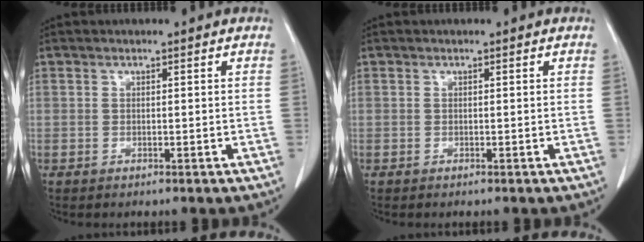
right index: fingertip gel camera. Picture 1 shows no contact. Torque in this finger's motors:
{"motor_torque": [-0.03, 0.00, 0.04, 0.01]}